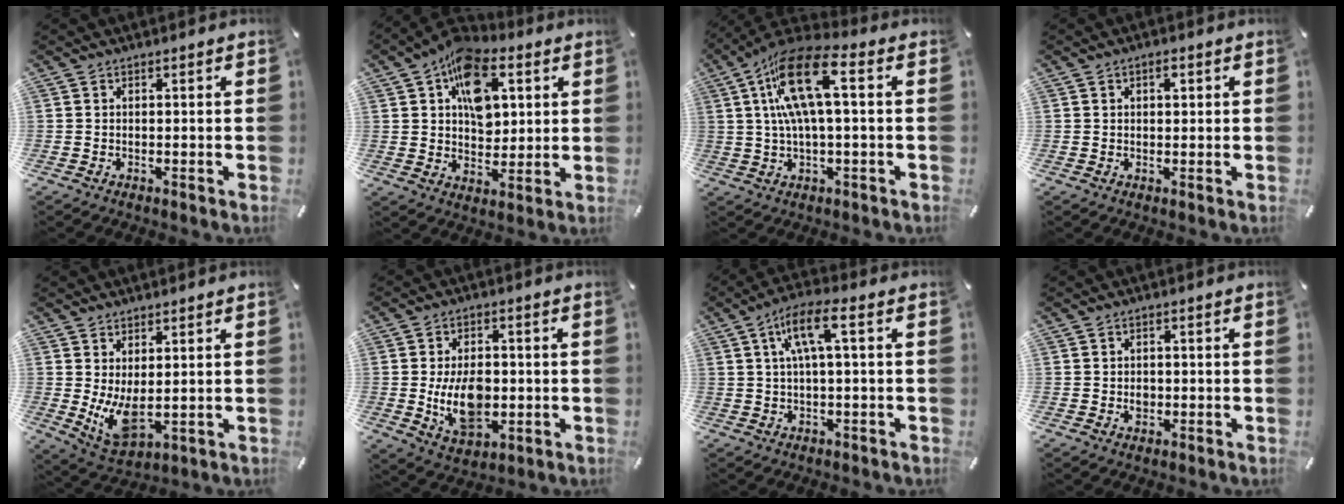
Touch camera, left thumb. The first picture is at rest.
{"total": 14.0, "force": [5.0, 9.7, 8.8], "torque": [-0.136, -0.009, 0.093]}
{"total": 15.2, "force": [3.1, 5.3, 13.8], "torque": [-0.283, 0.000, 0.053]}
{"total": 1.9, "force": [0.7, 1.2, 1.3], "torque": [-0.011, 0.000, 0.007]}
{"total": 8.0, "force": [1.4, 4.2, 6.7], "torque": [-0.133, -0.027, 0.031]}
{"total": 11.4, "force": [-1.0, 7.4, 8.6], "torque": [-0.145, -0.006, -0.016]}
{"total": 8.4, "force": [1.6, 2.0, 8.0], "torque": [-0.151, 0.004, 0.029]}
{"total": 1.8, "force": [-0.3, 1.5, 1.0], "torque": [-0.020, 0.004, -0.006]}